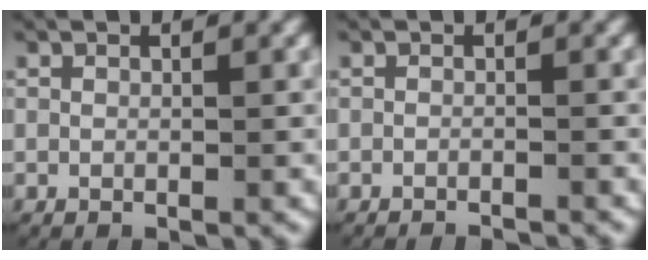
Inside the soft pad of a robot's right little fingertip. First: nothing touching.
{"total": 2.3, "force": [-2.2, 0.3, 0.3], "torque": [-0.005, -0.009, -0.032]}